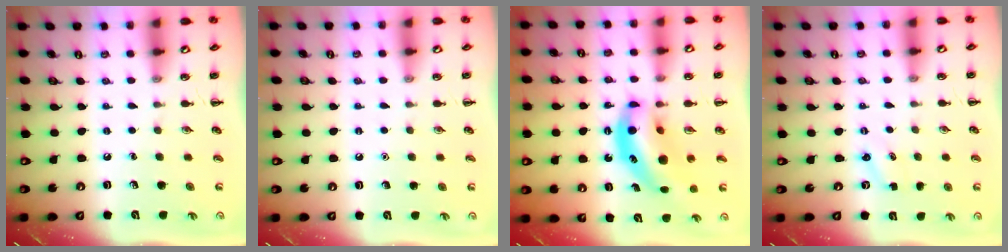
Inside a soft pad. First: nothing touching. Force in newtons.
{"total": 1.6, "press": 1.6, "slide": 0.1}
{"total": 12.2, "press": 11.8, "slide": 3.1}
{"total": 1.6, "press": 1.5, "slide": 0.5}